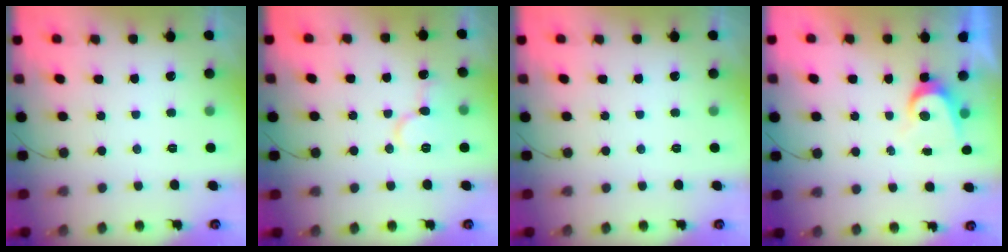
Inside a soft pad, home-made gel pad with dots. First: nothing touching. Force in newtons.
{"total": 9.1, "press": 9.0, "slide": 1.2}
{"total": 0.0}
{"total": 4.8, "press": 4.8, "slide": 0.4}